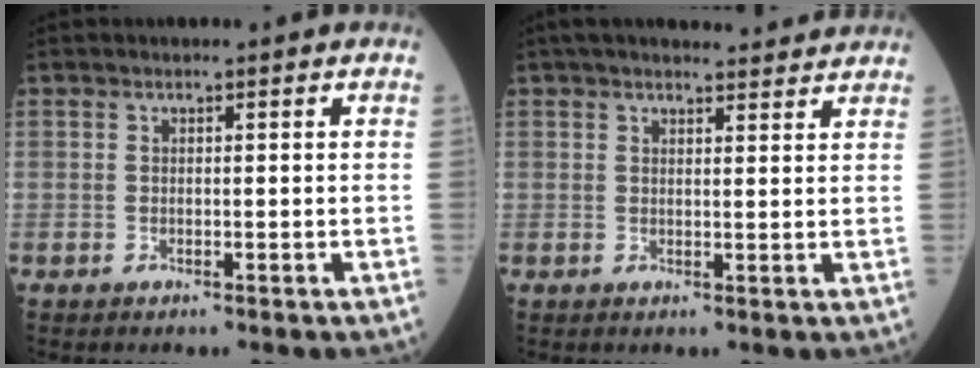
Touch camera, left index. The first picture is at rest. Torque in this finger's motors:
{"motor_torque": [1.05, -1.09, 0.02, 0.00]}